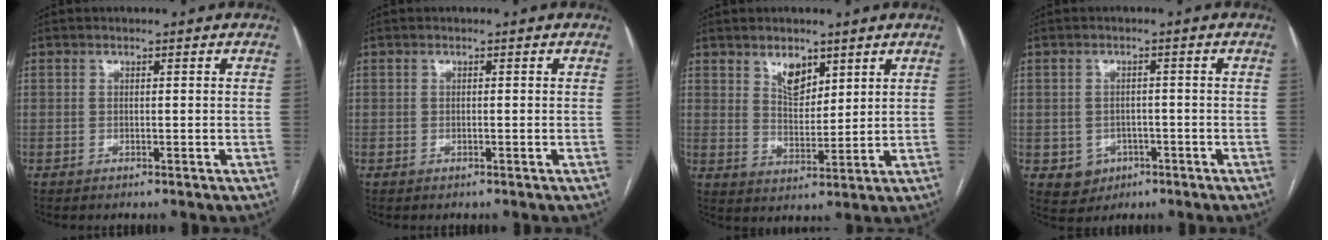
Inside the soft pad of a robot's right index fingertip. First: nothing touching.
{"total": 0.0}
{"total": 5.1, "force": [3.3, 2.6, 2.9], "torque": [-0.051, -0.005, 0.065]}
{"total": 4.1, "force": [-1.5, 3.7, 1.0], "torque": [-0.008, 0.005, -0.012]}